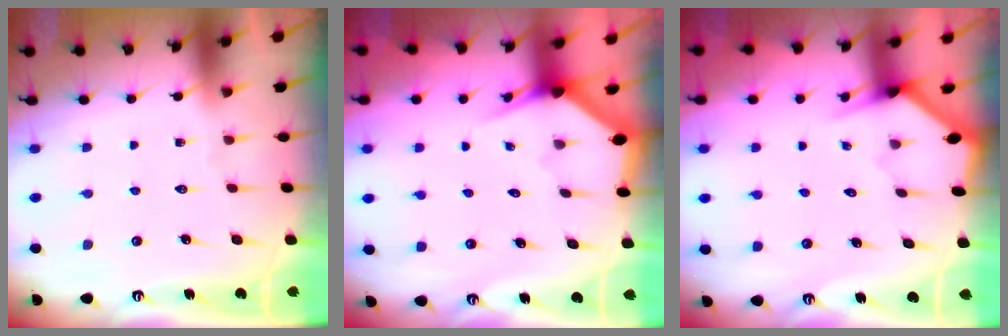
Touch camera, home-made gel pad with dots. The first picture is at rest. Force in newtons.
{"total": 2.6, "press": 2.6, "slide": 0.2}
{"total": 2.9, "press": 2.9, "slide": 0.2}